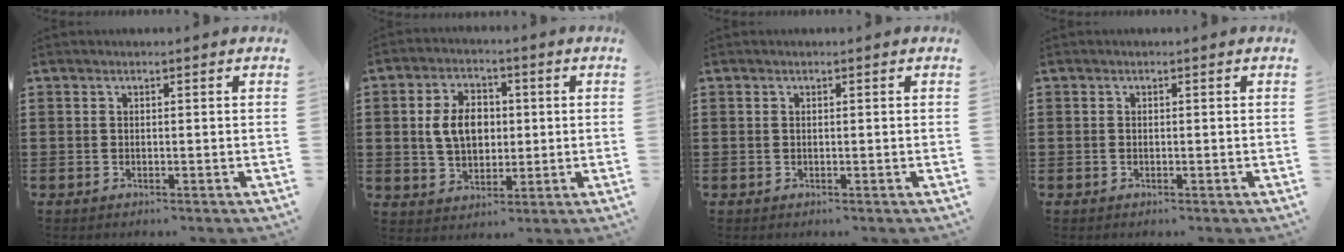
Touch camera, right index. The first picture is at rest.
{"total": 7.1, "force": [0.6, 5.0, 5.0], "torque": [-0.114, 0.011, 0.003]}
{"total": 0.0}
{"total": 0.0}